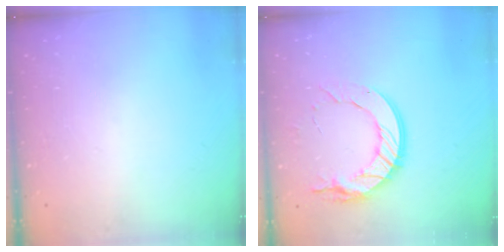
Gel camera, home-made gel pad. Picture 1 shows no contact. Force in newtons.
{"total": 14.6, "press": 14.5, "slide": 0.9}